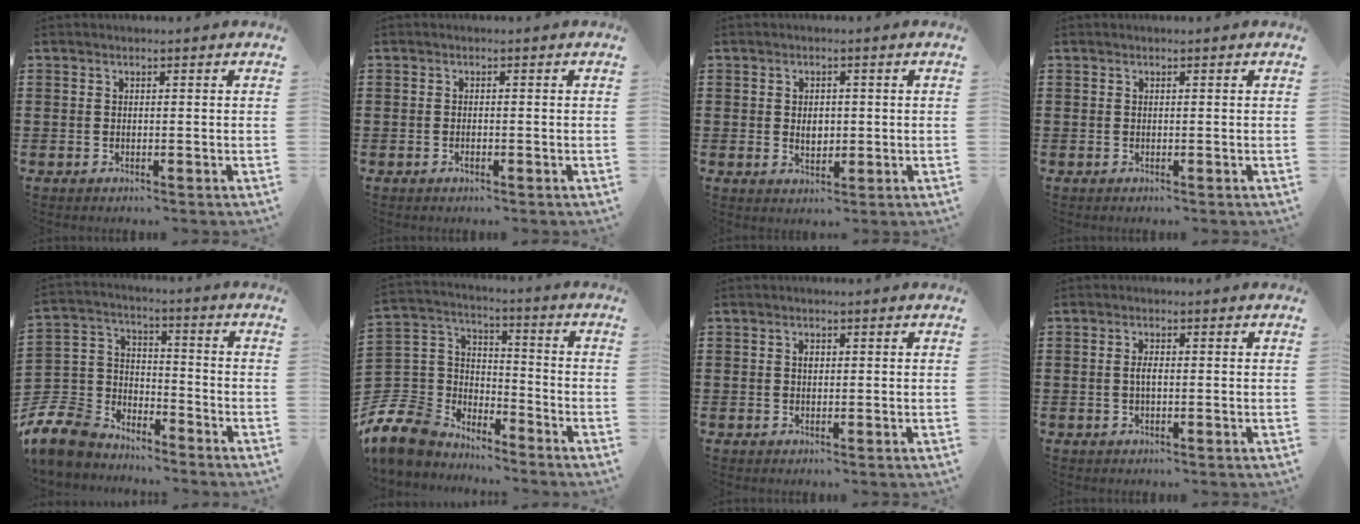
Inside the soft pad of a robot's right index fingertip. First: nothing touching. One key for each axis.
{"total": 0.8, "fx": -0.5, "fy": 0.1, "fz": 0.6, "tx": -0.013, "ty": -0.008, "tz": -0.007}
{"total": 2.7, "fx": 0.1, "fy": 1.9, "fz": 2.0, "tx": -0.034, "ty": 0.005, "tz": -0.001}
{"total": 0.0}
{"total": 8.4, "fx": -7.3, "fy": 3.9, "fz": 1.8, "tx": -0.086, "ty": 0.003, "tz": -0.154}
{"total": 8.4, "fx": -6.2, "fy": 5.3, "fz": 1.8, "tx": -0.100, "ty": -0.003, "tz": -0.131}
{"total": 0.9, "fx": 0.2, "fy": 0.6, "fz": 0.7, "tx": -0.016, "ty": 0.002, "tz": 0.004}
{"total": 1.8, "fx": -0.1, "fy": 0.6, "fz": 1.7, "tx": -0.032, "ty": 0.001, "tz": -0.003}